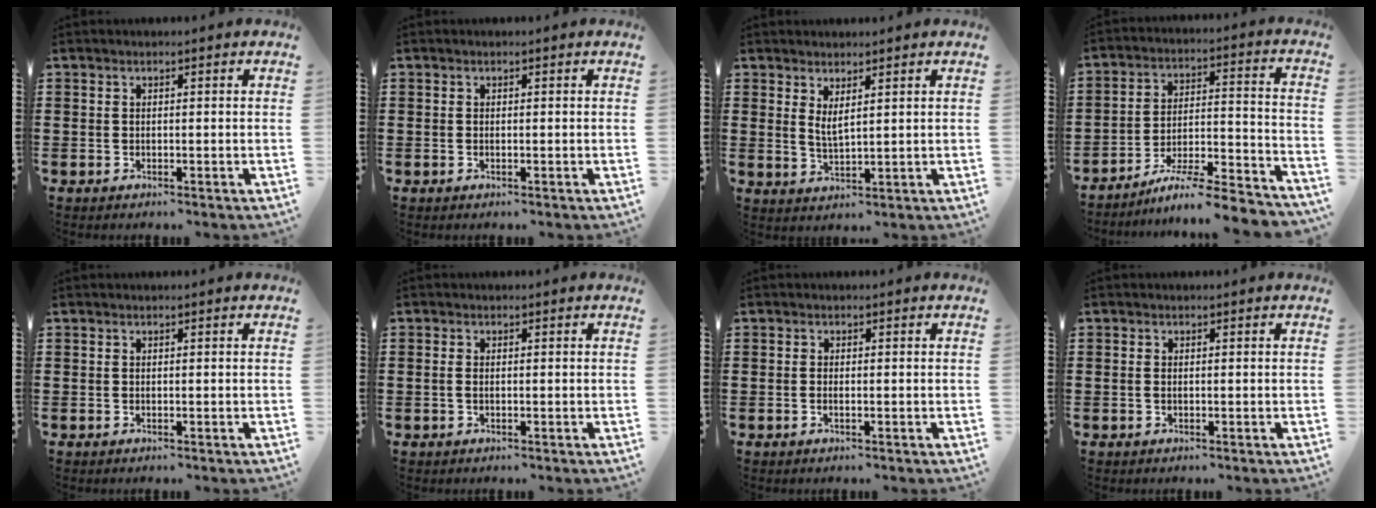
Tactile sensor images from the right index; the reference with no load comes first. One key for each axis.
{"total": 0.0}
{"total": 2.4, "fx": 1.7, "fy": 0.5, "fz": 1.7, "tx": -0.037, "ty": 0.002, "tz": 0.030}
{"total": 7.8, "fx": -6.9, "fy": -0.1, "fz": 3.7, "tx": -0.057, "ty": -0.006, "tz": -0.136}
{"total": 0.0}
{"total": 1.1, "fx": -0.2, "fy": 0.4, "fz": 1.0, "tx": -0.029, "ty": -0.003, "tz": -0.006}
{"total": 0.6, "fx": -0.3, "fy": 0.0, "fz": 0.6, "tx": -0.011, "ty": -0.004, "tz": -0.005}
{"total": 0.7, "fx": -0.1, "fy": 0.2, "fz": 0.7, "tx": -0.016, "ty": -0.002, "tz": -0.001}